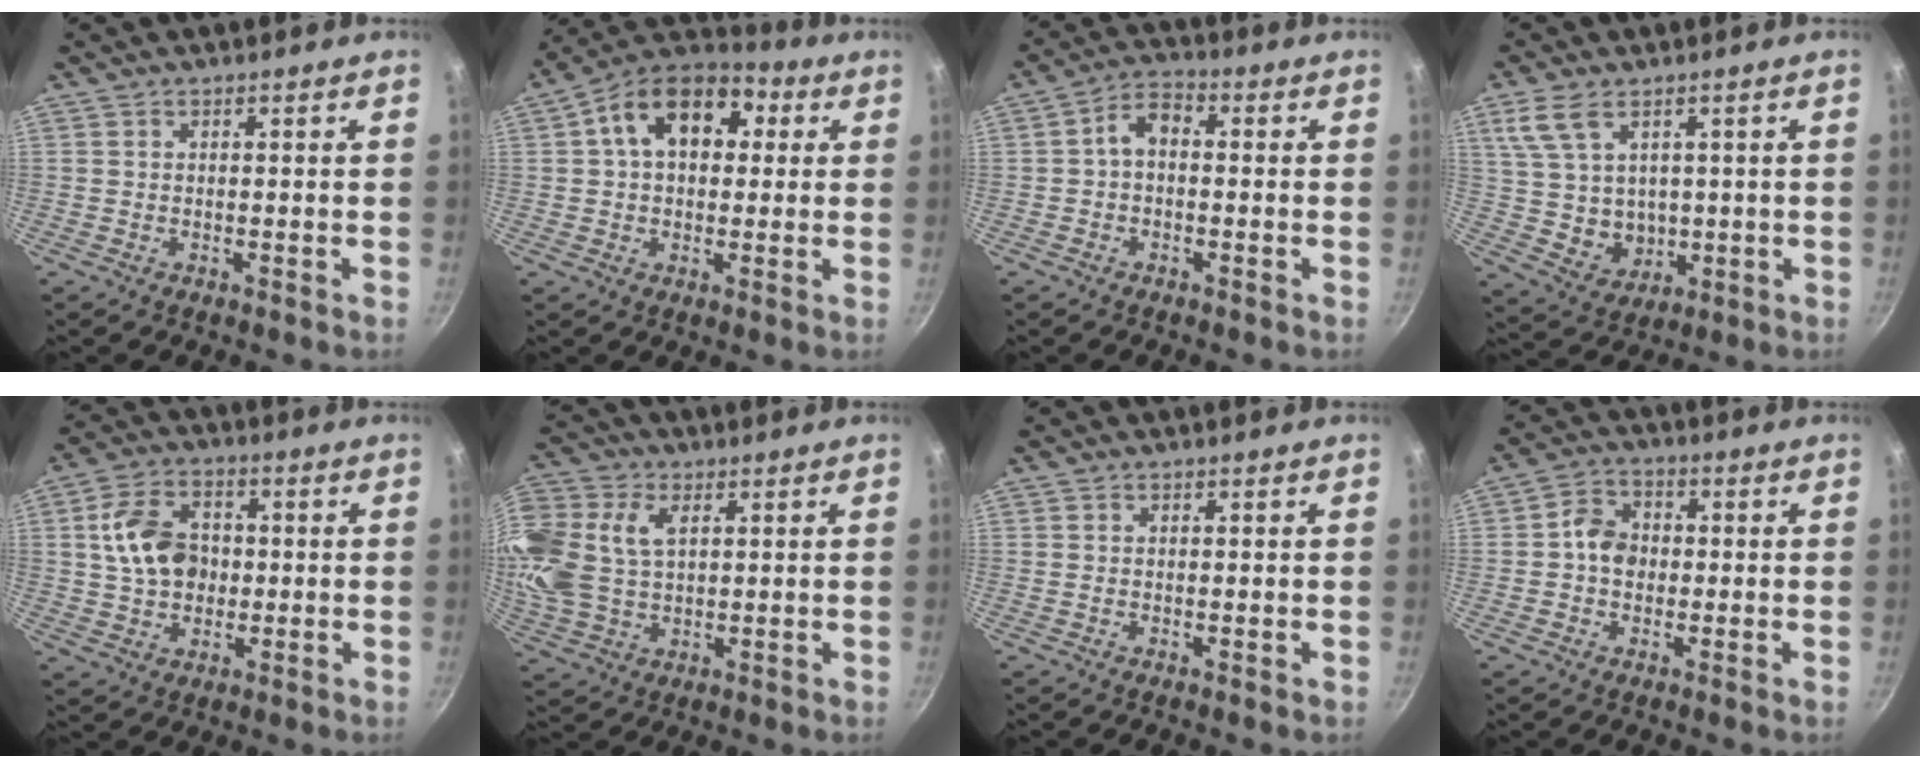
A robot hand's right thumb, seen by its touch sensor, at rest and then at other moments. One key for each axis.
{"total": 15.6, "fx": 3.7, "fy": 10.5, "fz": 10.9, "tx": -0.144, "ty": 0.026, "tz": 0.037}
{"total": 5.0, "fx": -0.3, "fy": 3.3, "fz": 3.8, "tx": -0.064, "ty": 0.021, "tz": -0.015}
{"total": 9.7, "fx": 3.6, "fy": 6.9, "fz": 5.8, "tx": -0.096, "ty": -0.016, "tz": 0.090}
{"total": 11.5, "fx": 0.9, "fy": 8.6, "fz": 7.6, "tx": -0.114, "ty": 0.016, "tz": 0.010}
{"total": 18.8, "fx": 5.2, "fy": 13.1, "fz": 12.5, "tx": -0.301, "ty": 0.017, "tz": 0.098}
{"total": 0.0}
{"total": 5.9, "fx": -0.2, "fy": 4.9, "fz": 3.3, "tx": -0.030, "ty": 0.016, "tz": -0.015}